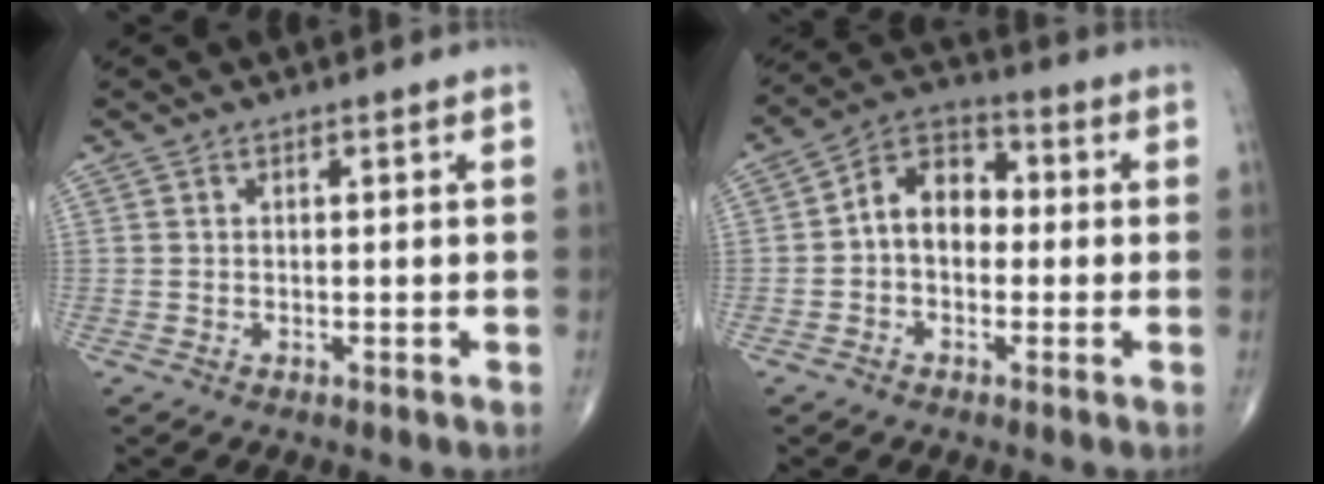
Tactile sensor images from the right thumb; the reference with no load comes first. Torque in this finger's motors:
{"motor_torque": [-0.51, 0.77, 0.13, -0.11, 0.17]}